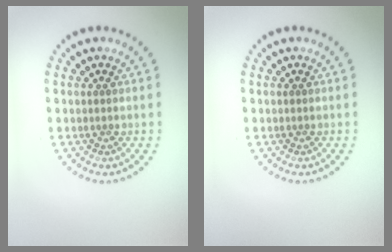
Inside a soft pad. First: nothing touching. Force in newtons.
{"total": 0.0}